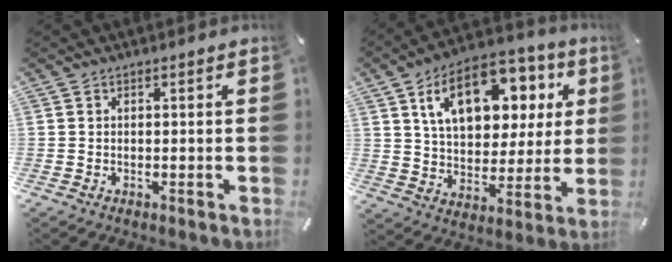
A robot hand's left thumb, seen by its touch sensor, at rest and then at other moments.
{"total": 17.9, "force": [8.2, 11.2, 11.4], "torque": [-0.188, -0.020, 0.143]}